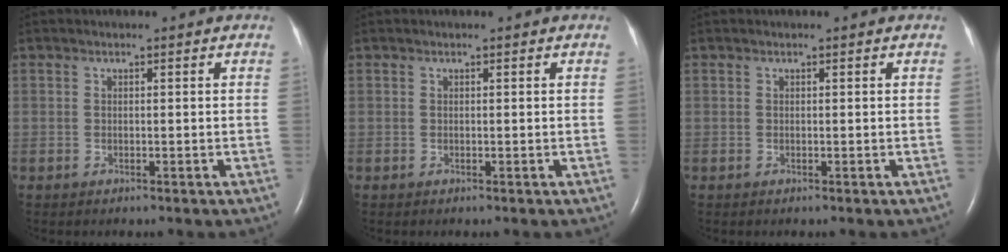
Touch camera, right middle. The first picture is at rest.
{"total": 0.0}
{"total": 0.0}